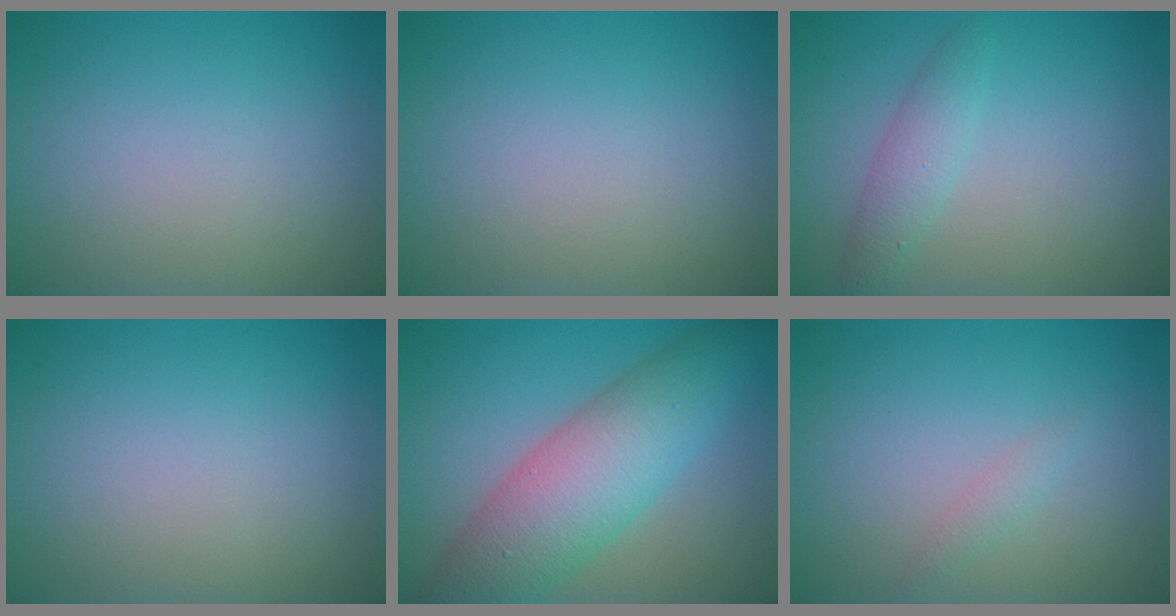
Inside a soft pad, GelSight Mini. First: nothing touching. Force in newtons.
{"total": 0.0}
{"total": 2.3, "press": 2.3, "slide": 0.1}
{"total": 0.0}
{"total": 8.5, "press": 8.5, "slide": 0.1}
{"total": 0.9, "press": 0.9, "slide": 0.0}